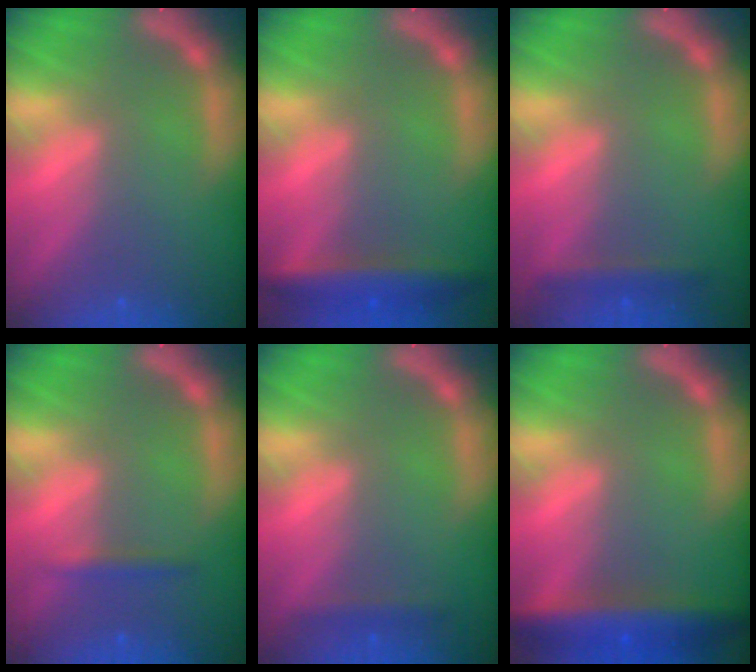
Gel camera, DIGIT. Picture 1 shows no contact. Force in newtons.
{"total": 4.5}
{"total": 1.9}
{"total": 1.4}
{"total": 1.4}
{"total": 6.5}